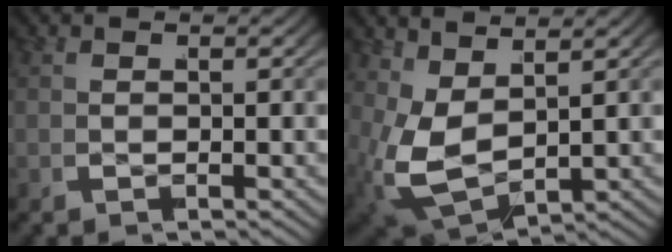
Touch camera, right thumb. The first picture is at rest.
{"total": 7.2, "force": [-0.5, 5.0, 5.1], "torque": [-0.136, -0.045, 0.014]}